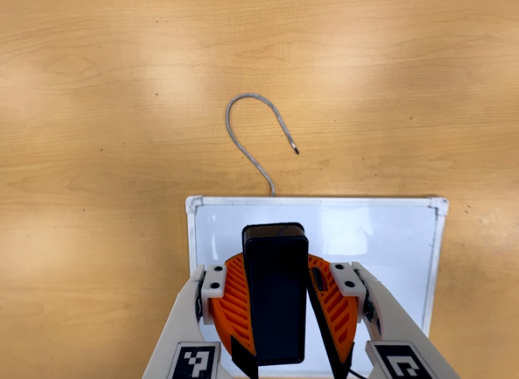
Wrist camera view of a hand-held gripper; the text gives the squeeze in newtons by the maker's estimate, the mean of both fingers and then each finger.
{"total": 7.4, "left": 8.1, "right": 6.6}